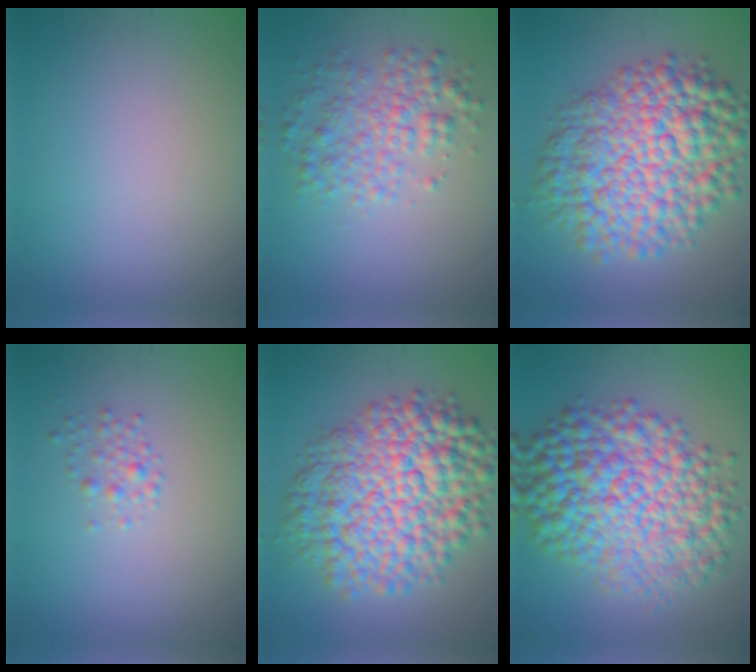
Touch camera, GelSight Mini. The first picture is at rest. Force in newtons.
{"total": 4.0, "press": 4.0, "slide": 0.1}
{"total": 11.4, "press": 11.4, "slide": 0.2}
{"total": 1.3, "press": 1.3, "slide": 0.0}
{"total": 11.4, "press": 11.4, "slide": 0.2}
{"total": 11.5, "press": 11.5, "slide": 0.0}